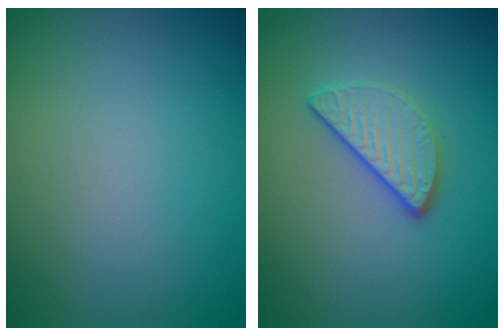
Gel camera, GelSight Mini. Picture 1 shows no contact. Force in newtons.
{"total": 2.9, "press": 2.4, "slide": 1.6}